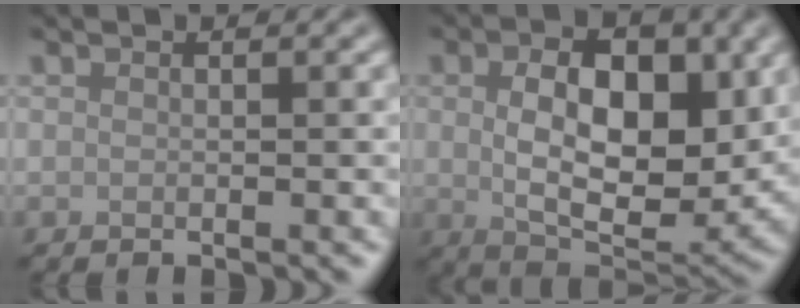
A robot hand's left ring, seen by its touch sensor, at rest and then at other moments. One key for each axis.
{"total": 9.9, "fx": 1.3, "fy": 5.8, "fz": 7.9, "tx": -0.130, "ty": -0.011, "tz": 0.025}